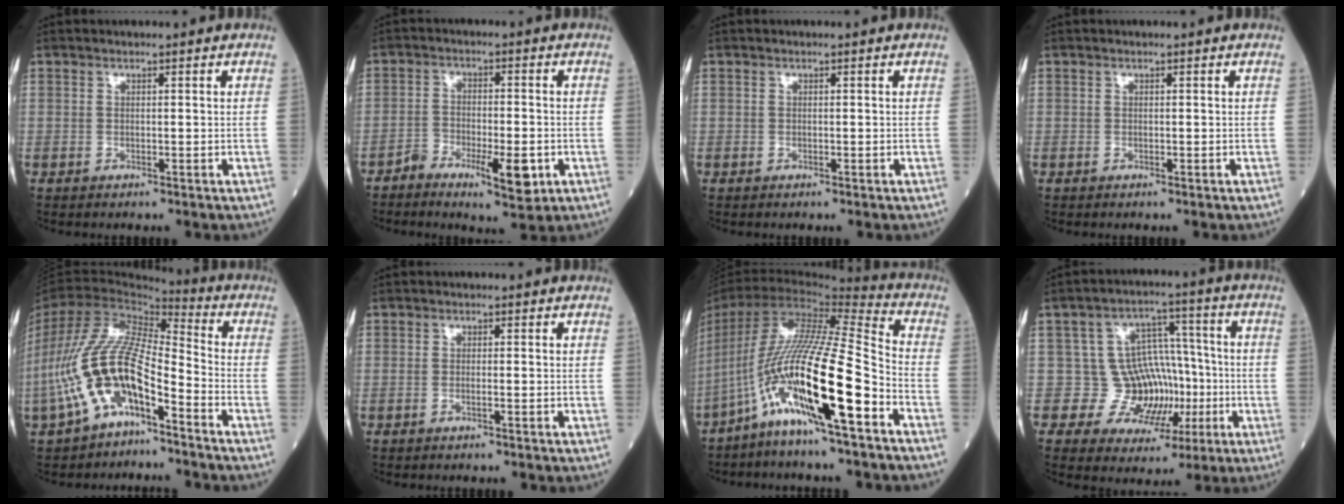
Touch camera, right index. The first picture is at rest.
{"total": 7.1, "force": [-3.3, 2.1, 5.9], "torque": [-0.096, -0.002, -0.050]}
{"total": 0.0}
{"total": 0.0}
{"total": 14.9, "force": [-6.8, 5.2, 12.2], "torque": [-0.260, 0.021, -0.123]}
{"total": 0.7, "force": [-0.3, 0.0, 0.6], "torque": [-0.016, -0.001, -0.004]}
{"total": 20.3, "force": [-8.8, 1.3, 18.2], "torque": [-0.377, -0.015, -0.164]}
{"total": 8.9, "force": [-1.5, 8.2, 3.0], "torque": [-0.024, 0.033, -0.015]}